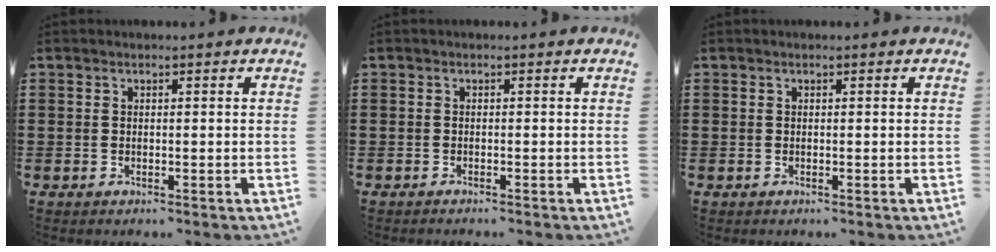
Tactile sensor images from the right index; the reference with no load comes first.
{"total": 0.6, "force": [-0.6, 0.0, 0.1], "torque": [-0.003, -0.002, -0.011]}
{"total": 0.0}